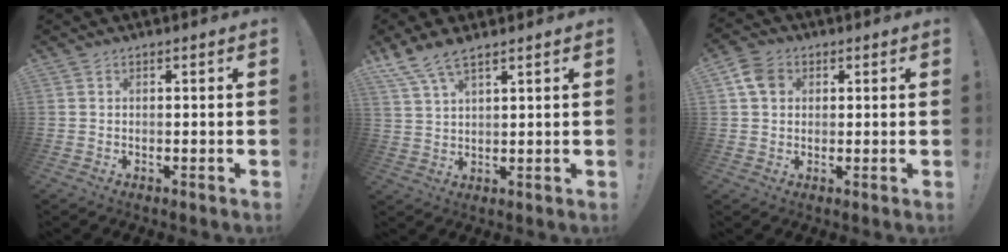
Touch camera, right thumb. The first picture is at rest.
{"total": 6.4, "force": [5.0, 1.2, 3.8], "torque": [-0.084, -0.019, 0.096]}
{"total": 6.8, "force": [2.4, 5.3, 3.5], "torque": [-0.053, 0.001, 0.047]}